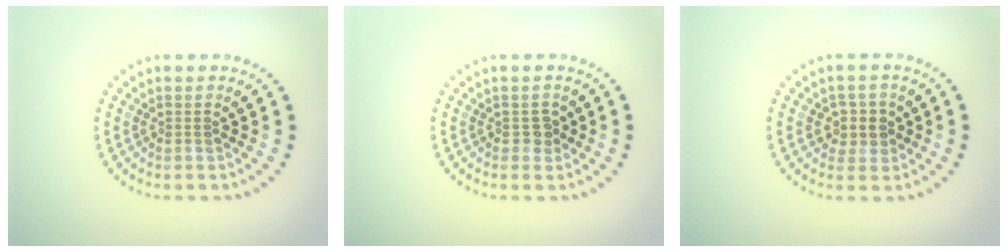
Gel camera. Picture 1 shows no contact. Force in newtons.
{"total": 1.0, "press": 0.9, "slide": 0.4}
{"total": 2.0, "press": 1.9, "slide": 0.8}